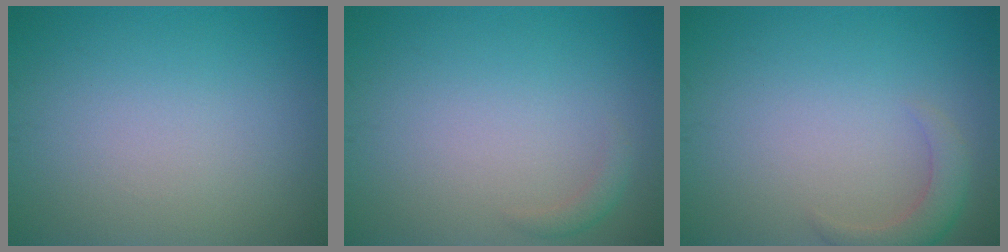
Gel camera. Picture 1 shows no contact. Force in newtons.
{"total": 1.0, "press": 1.0, "slide": 0.0}
{"total": 2.5, "press": 2.5, "slide": 0.3}